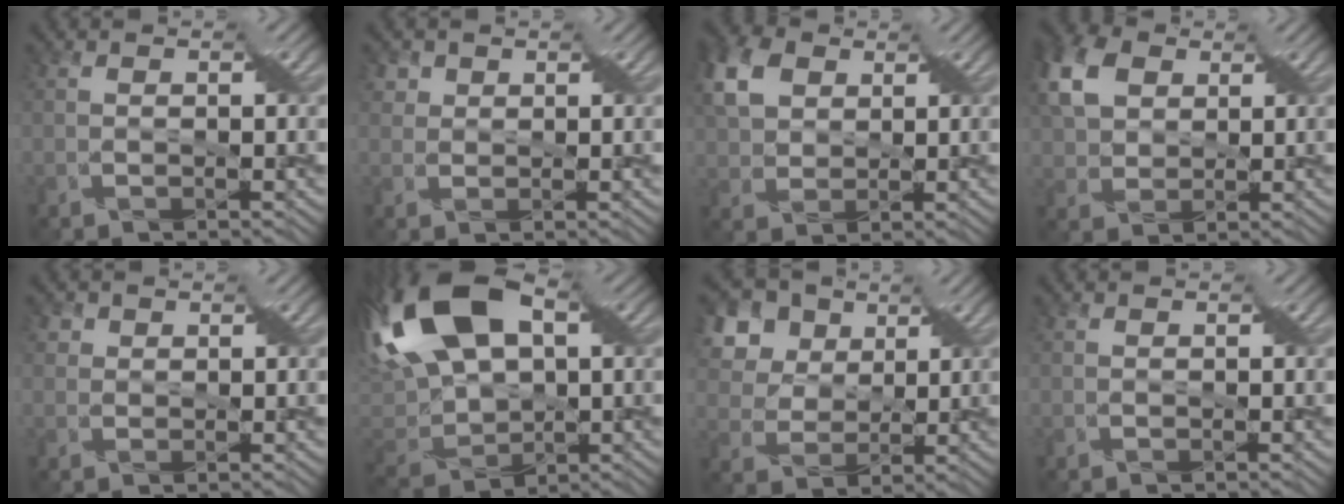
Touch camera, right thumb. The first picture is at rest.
{"total": 2.4, "force": [1.5, 1.9, 0.0], "torque": [0.005, 0.000, 0.019]}
{"total": 7.3, "force": [3.3, 5.2, 3.8], "torque": [-0.111, 0.018, 0.056]}
{"total": 8.2, "force": [3.5, 5.9, 4.6], "torque": [-0.131, 0.023, 0.057]}
{"total": 2.1, "force": [1.0, 1.8, 0.1], "torque": [0.009, 0.002, 0.006]}
{"total": 18.7, "force": [5.8, 11.6, 13.5], "torque": [-0.323, 0.028, 0.108]}
{"total": 10.1, "force": [5.5, 7.5, 4.1], "torque": [-0.138, 0.026, 0.108]}
{"total": 0.0}